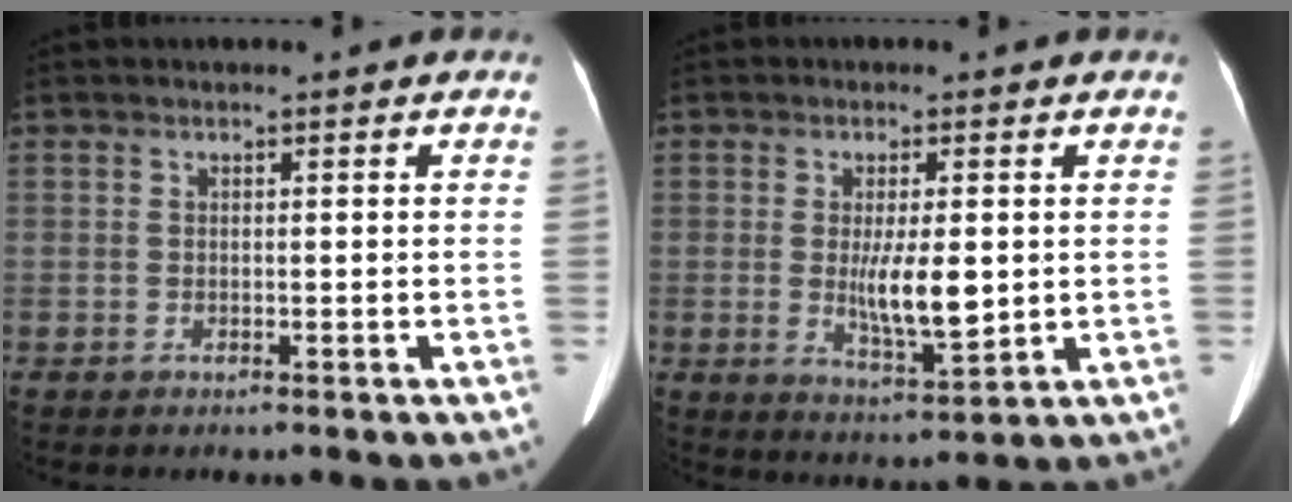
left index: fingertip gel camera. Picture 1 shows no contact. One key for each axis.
{"total": 6.9, "fx": 0.3, "fy": 1.7, "fz": 6.6, "tx": -0.117, "ty": -0.015, "tz": 0.009}